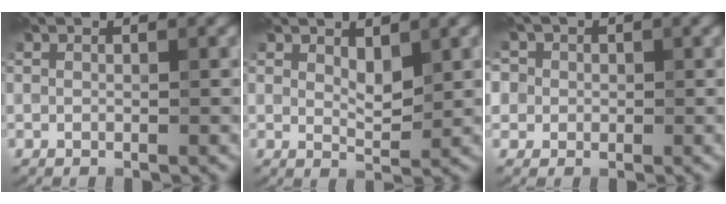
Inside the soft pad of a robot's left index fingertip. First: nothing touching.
{"total": 2.1, "force": [1.0, 0.9, 1.6], "torque": [-0.031, -0.001, 0.023]}
{"total": 6.0, "force": [2.2, 5.1, 2.3], "torque": [-0.051, 0.038, 0.001]}